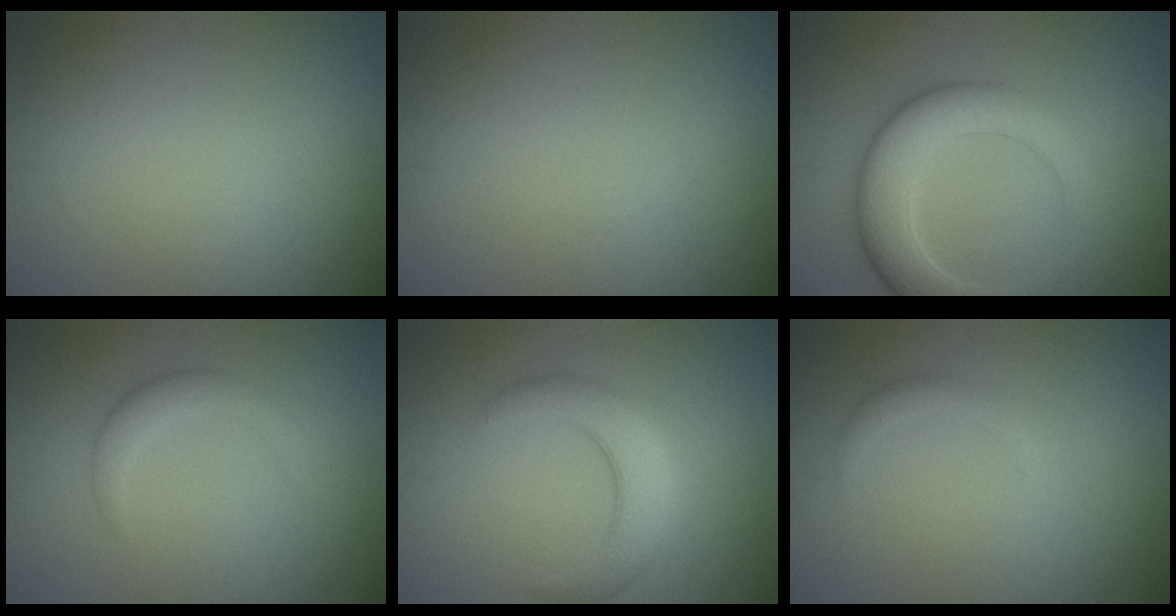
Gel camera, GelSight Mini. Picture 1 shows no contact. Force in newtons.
{"total": 0.0}
{"total": 6.4, "press": 6.4, "slide": 0.3}
{"total": 2.0, "press": 2.0, "slide": 0.1}
{"total": 4.2, "press": 4.2, "slide": 0.1}
{"total": 1.1, "press": 1.1, "slide": 0.1}